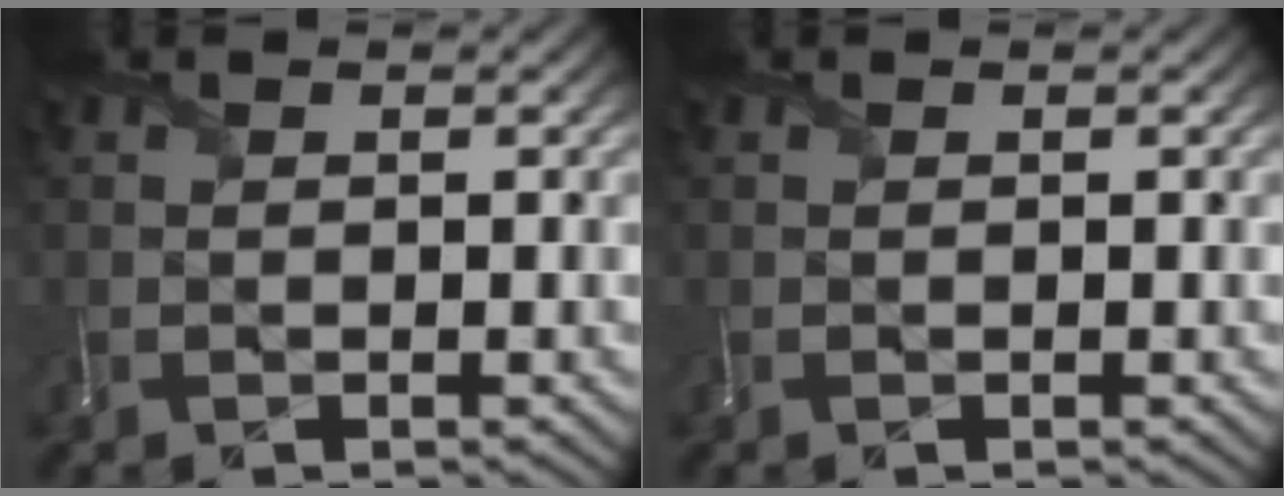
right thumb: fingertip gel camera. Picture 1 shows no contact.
{"total": 0.0}